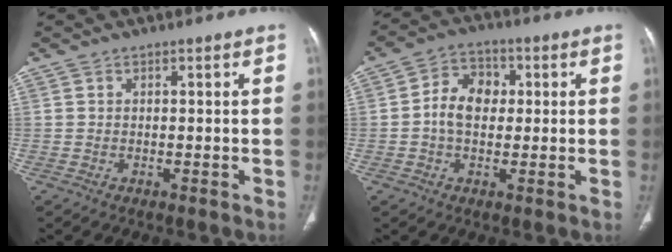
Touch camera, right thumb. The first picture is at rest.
{"total": 7.6, "force": [0.3, 5.7, 5.0], "torque": [-0.071, 0.018, -0.003]}